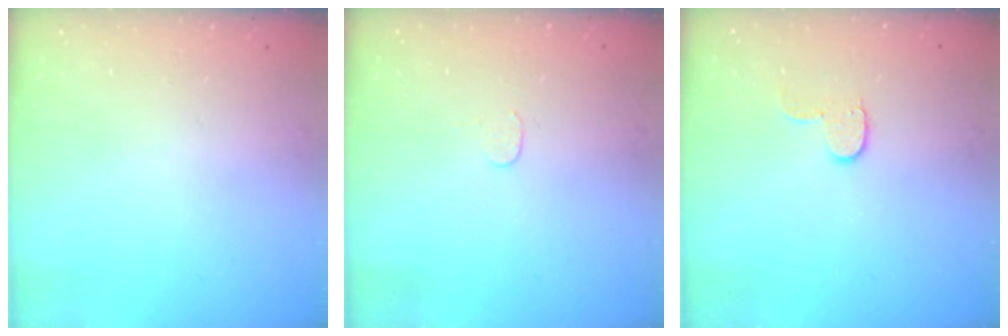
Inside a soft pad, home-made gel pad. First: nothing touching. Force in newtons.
{"total": 3.5, "press": 3.5, "slide": 0.3}
{"total": 6.1, "press": 6.1, "slide": 0.4}